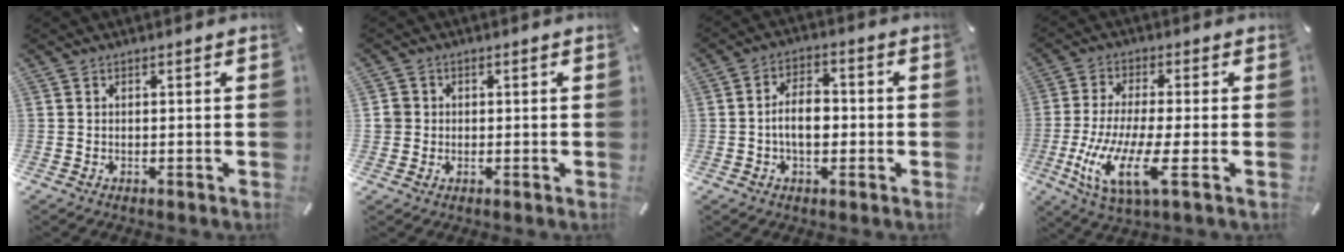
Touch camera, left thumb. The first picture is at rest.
{"total": 2.8, "force": [0.0, 2.7, 0.3], "torque": [-0.006, 0.006, -0.002]}
{"total": 7.7, "force": [-1.1, 4.7, 5.9], "torque": [-0.100, 0.013, -0.020]}
{"total": 14.6, "force": [-4.3, 4.3, 13.3], "torque": [-0.284, -0.018, -0.072]}